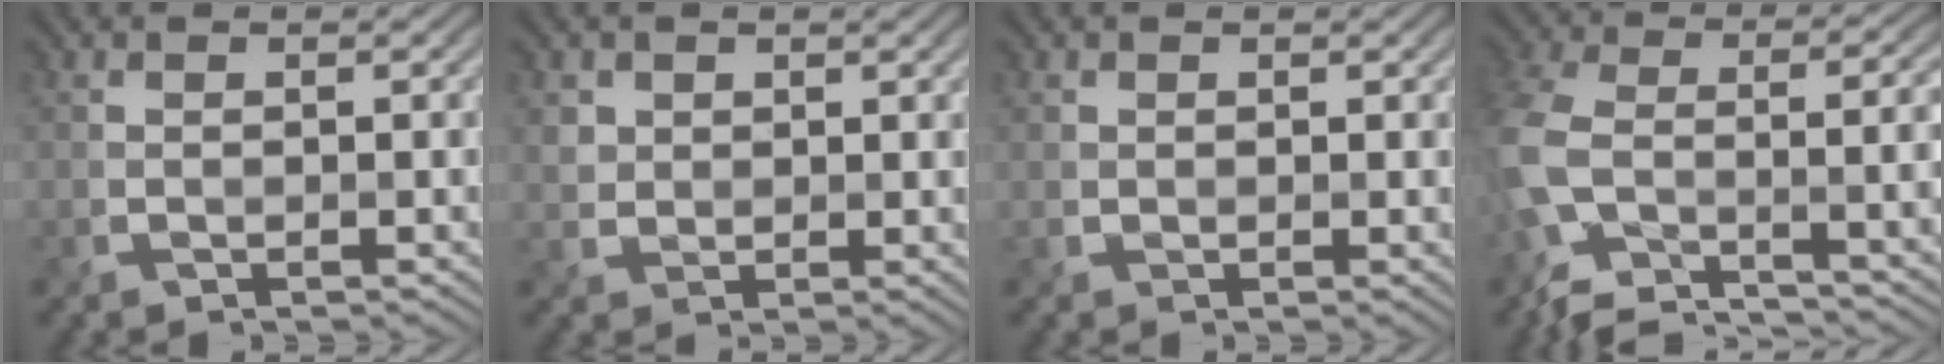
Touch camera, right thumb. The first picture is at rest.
{"total": 2.4, "force": [1.3, 1.9, 0.4], "torque": [-0.017, -0.002, 0.024]}
{"total": 0.8, "force": [0.5, 0.7, 0.2], "torque": [0.000, -0.002, 0.010]}
{"total": 13.6, "force": [-6.0, 5.1, 11.1], "torque": [-0.248, -0.011, -0.100]}